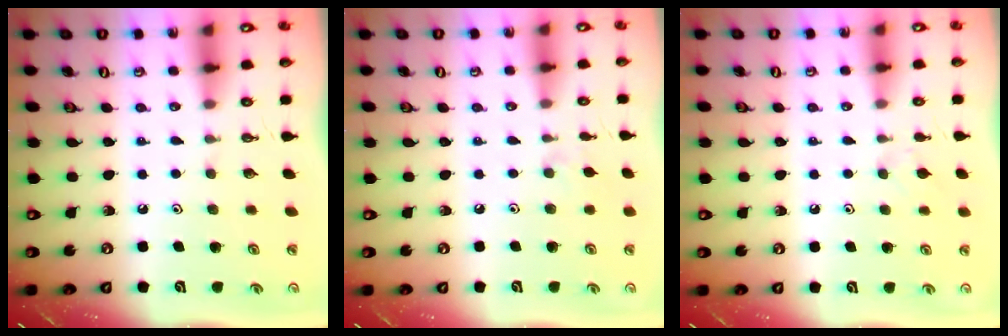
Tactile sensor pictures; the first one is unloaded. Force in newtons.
{"total": 3.7, "press": 3.7, "slide": 0.6}
{"total": 2.5, "press": 2.4, "slide": 0.6}